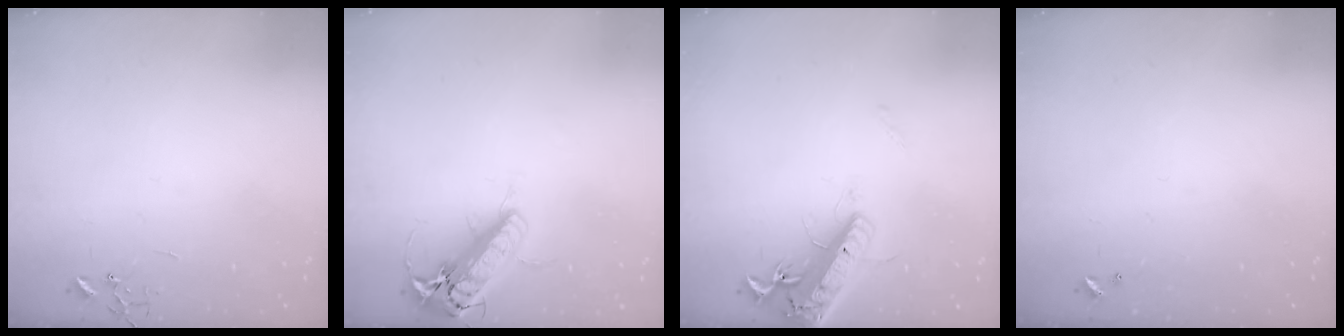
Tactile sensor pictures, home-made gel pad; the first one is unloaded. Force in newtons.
{"total": 18.2, "press": 17.8, "slide": 3.8}
{"total": 18.1, "press": 17.7, "slide": 3.9}
{"total": 0.0}